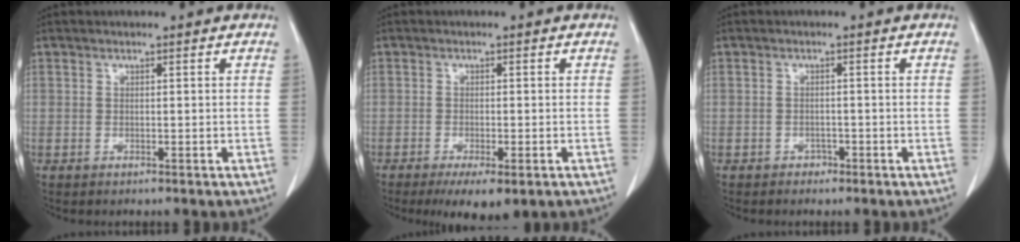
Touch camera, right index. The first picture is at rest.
{"total": 6.4, "force": [-3.9, 1.6, 4.8], "torque": [-0.066, -0.015, -0.054]}
{"total": 1.1, "force": [-0.9, 0.7, 0.1], "torque": [0.000, 0.004, -0.015]}